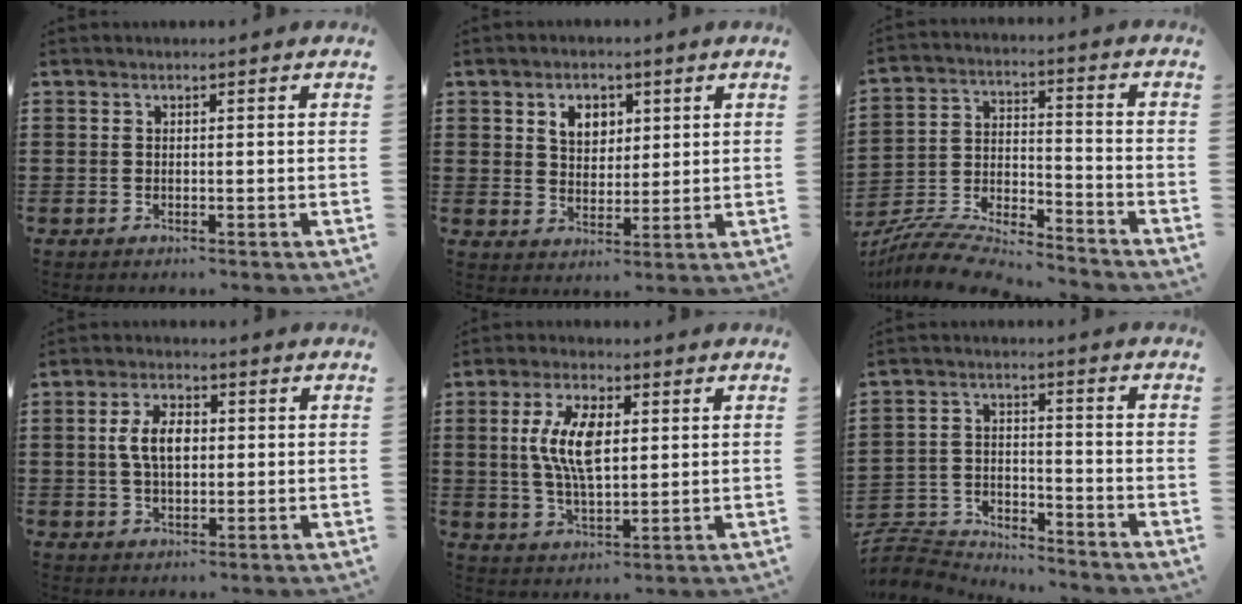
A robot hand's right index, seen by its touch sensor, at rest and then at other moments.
{"total": 4.5, "force": [1.9, 3.3, 2.3], "torque": [-0.050, 0.009, 0.030]}
{"total": 8.2, "force": [-7.8, 1.2, 2.1], "torque": [-0.054, 0.004, -0.159]}
{"total": 5.8, "force": [0.5, 3.1, 4.9], "torque": [-0.100, 0.006, 0.002]}
{"total": 9.3, "force": [1.7, 4.2, 8.1], "torque": [-0.175, 0.009, 0.026]}
{"total": 5.9, "force": [-5.7, 1.4, 0.3], "torque": [-0.025, 0.007, -0.120]}